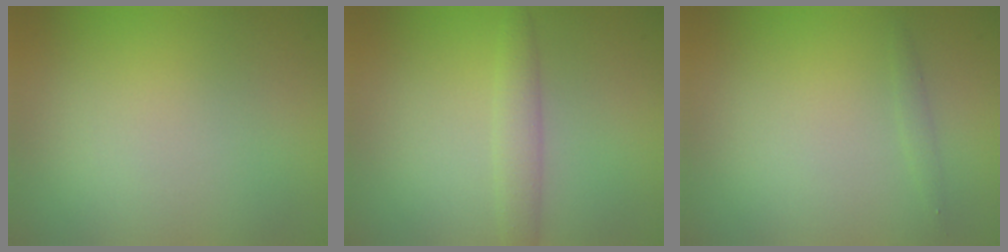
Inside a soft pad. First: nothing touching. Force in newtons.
{"total": 2.1, "press": 2.1, "slide": 0.1}
{"total": 0.6, "press": 0.6, "slide": 0.0}